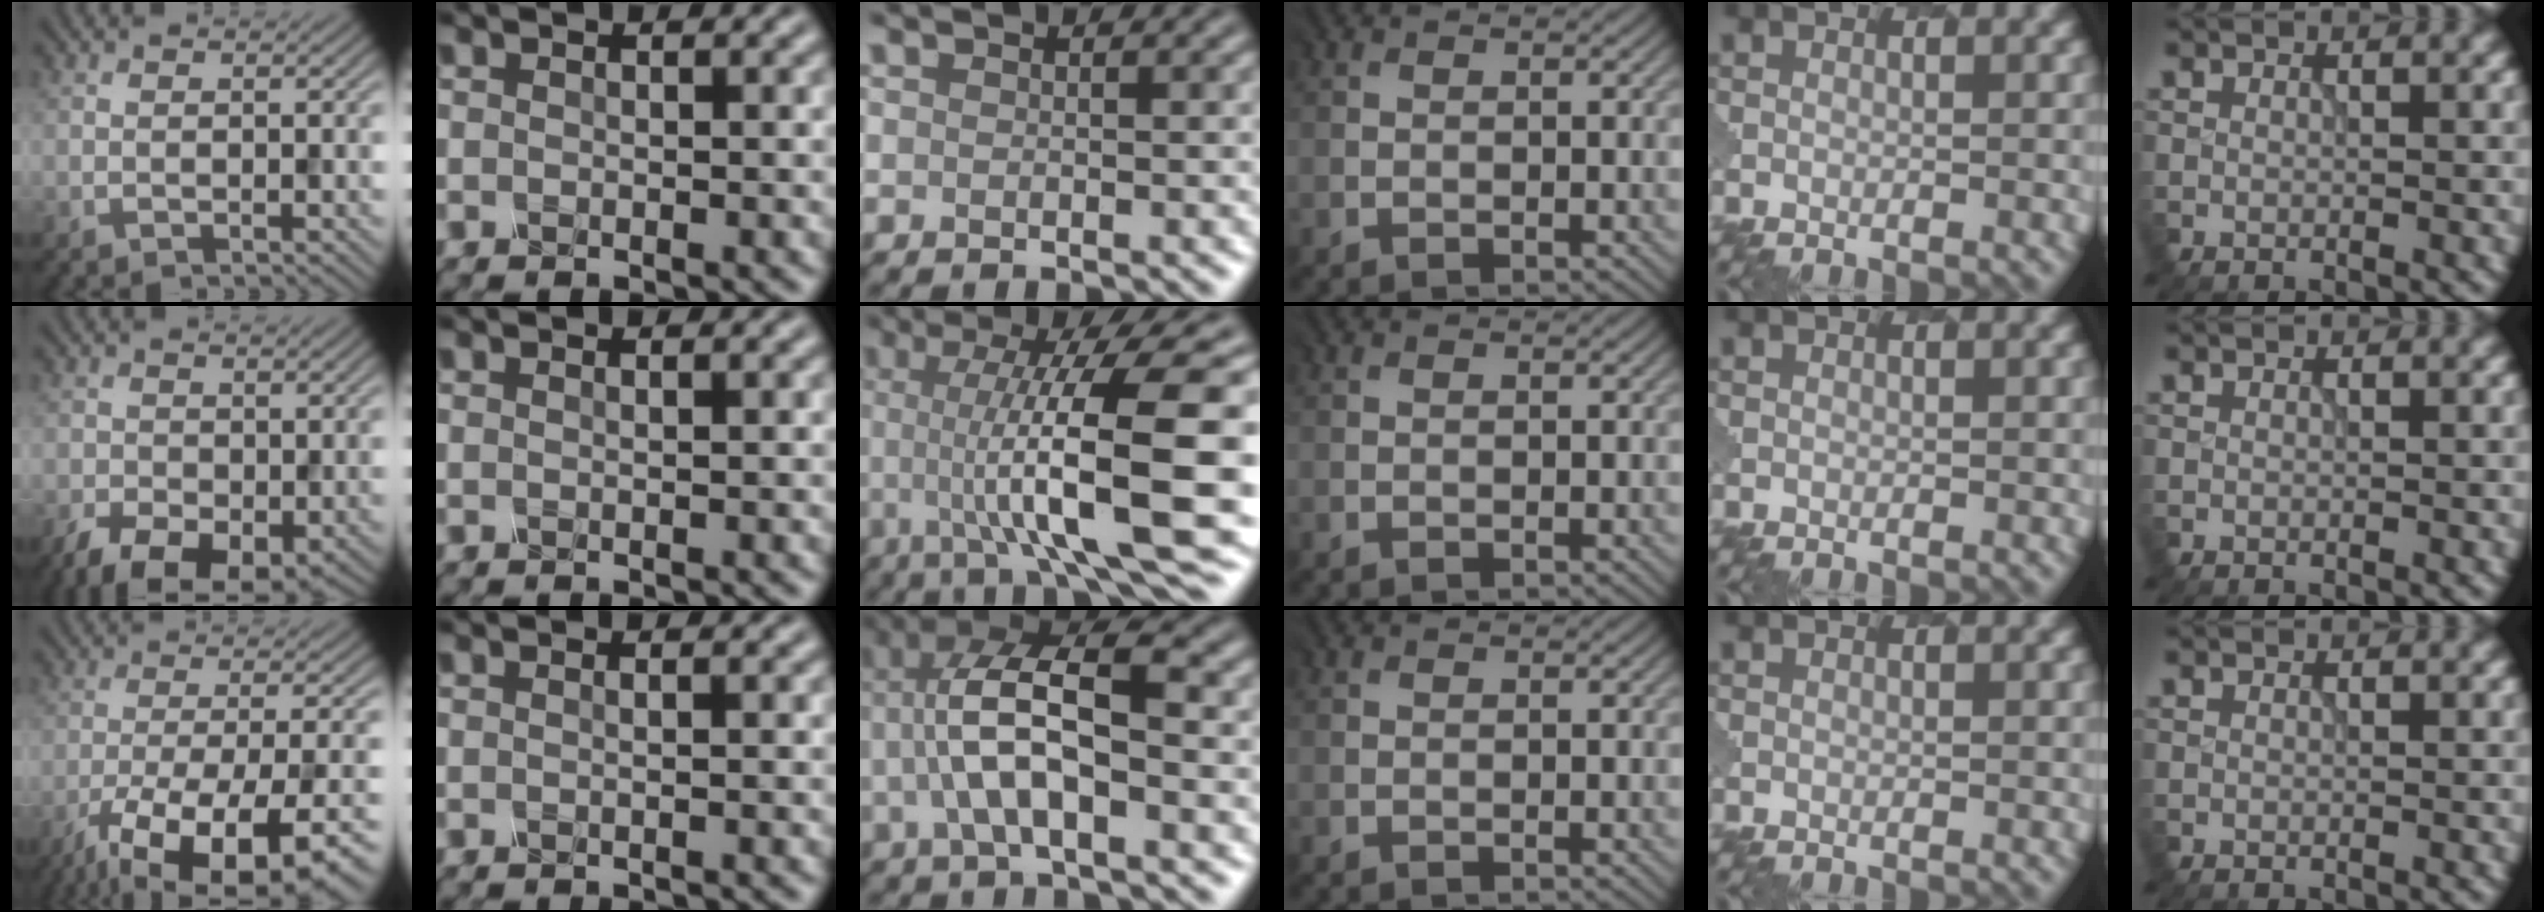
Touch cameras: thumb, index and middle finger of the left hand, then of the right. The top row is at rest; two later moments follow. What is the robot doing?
{"motion": "dispense", "object": "oil cruet"}